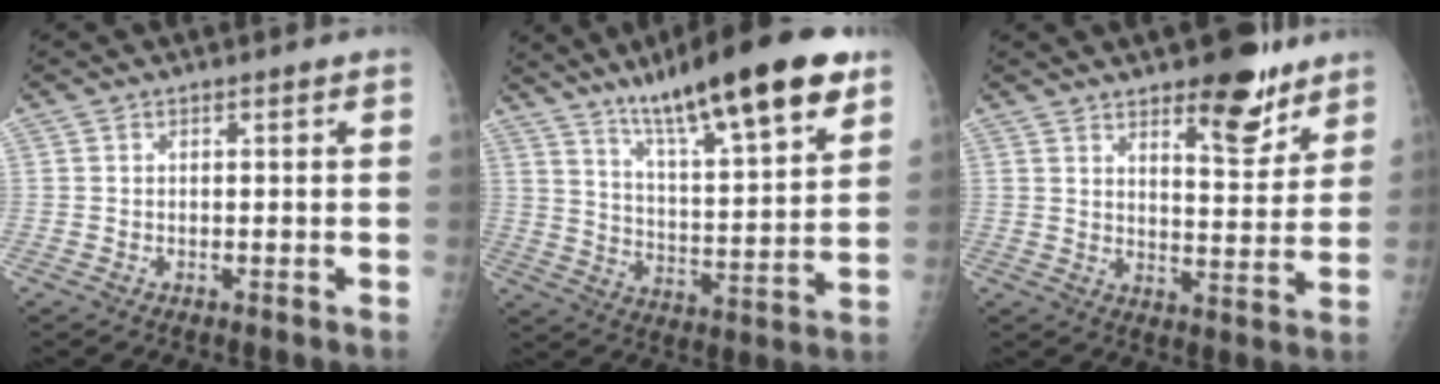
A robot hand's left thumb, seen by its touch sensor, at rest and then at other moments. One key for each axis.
{"total": 22.0, "fx": 14.2, "fy": 4.0, "fz": 16.3, "tx": -0.236, "ty": -0.051, "tz": 0.229}
{"total": 10.9, "fx": 7.4, "fy": 3.9, "fz": 6.9, "tx": -0.068, "ty": -0.051, "tz": 0.110}